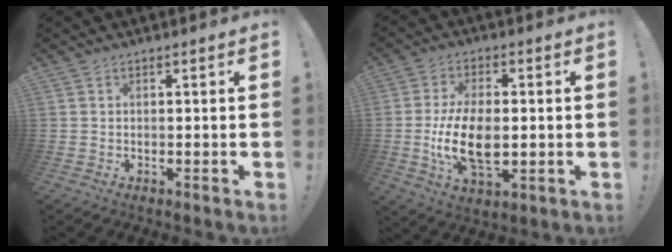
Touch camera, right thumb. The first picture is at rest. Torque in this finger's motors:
{"motor_torque": [2.03, 1.90, 1.38, -0.17, 0.15]}